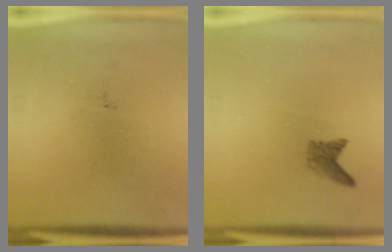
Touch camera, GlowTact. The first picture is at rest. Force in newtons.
{"total": 1.7}